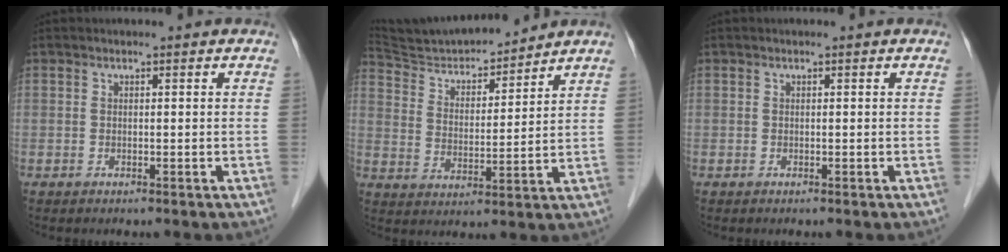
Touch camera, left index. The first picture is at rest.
{"total": 12.7, "force": [12.2, 1.2, 3.3], "torque": [-0.062, -0.002, 0.214]}
{"total": 0.0}